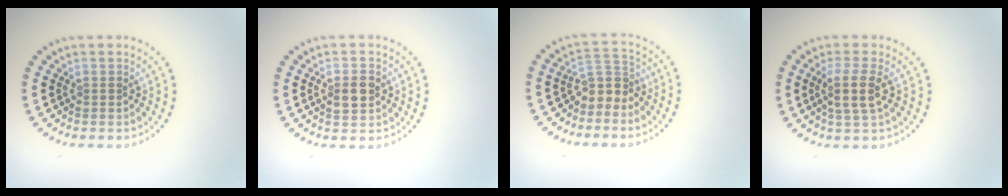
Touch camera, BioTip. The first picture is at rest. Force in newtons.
{"total": 2.2, "press": 2.2, "slide": 0.0}
{"total": 2.7, "press": 2.1, "slide": 1.7}
{"total": 2.9, "press": 2.6, "slide": 1.3}